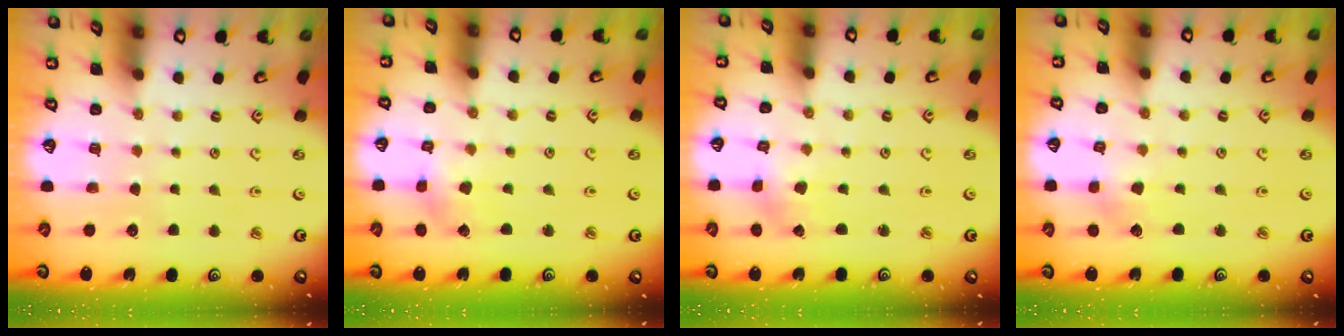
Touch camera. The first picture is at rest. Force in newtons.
{"total": 2.0, "press": 2.0, "slide": 0.3}
{"total": 0.8, "press": 0.7, "slide": 0.3}
{"total": 2.4, "press": 2.3, "slide": 0.6}